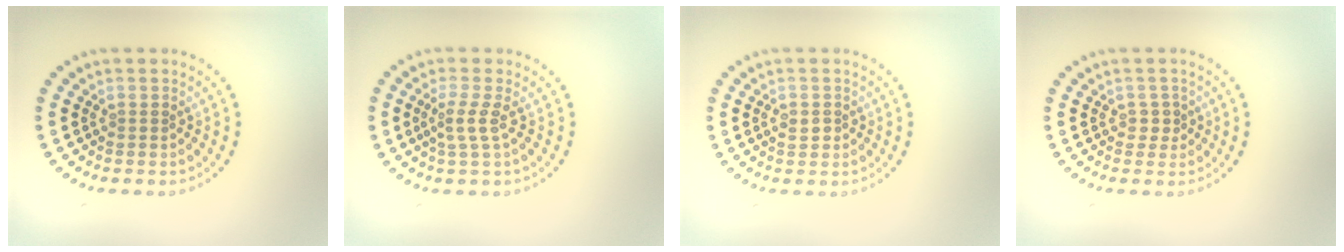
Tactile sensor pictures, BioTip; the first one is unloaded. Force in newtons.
{"total": 2.2, "press": 1.6, "slide": 1.5}
{"total": 1.2, "press": 1.1, "slide": 0.3}
{"total": 1.1, "press": 1.0, "slide": 0.6}